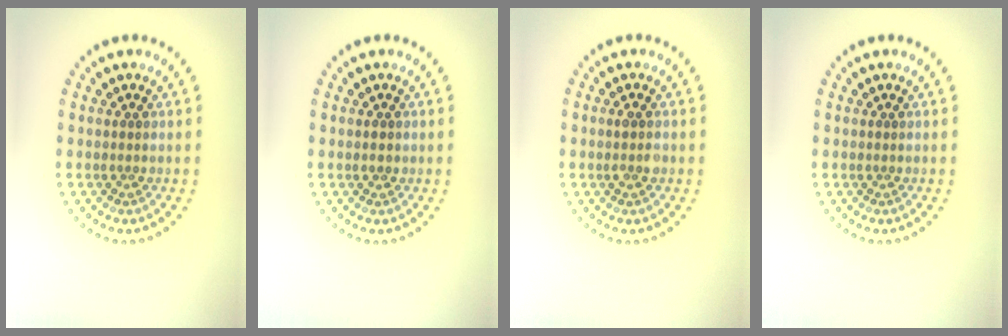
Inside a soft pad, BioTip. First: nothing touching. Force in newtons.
{"total": 1.0, "press": 1.0, "slide": 0.1}
{"total": 1.3, "press": 1.2, "slide": 0.3}
{"total": 0.0}